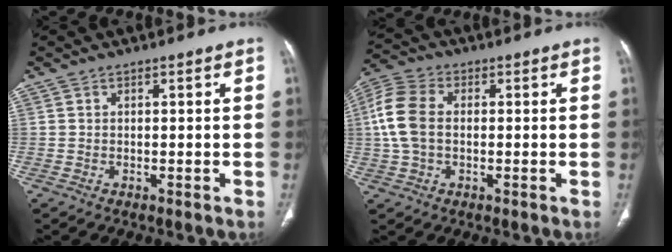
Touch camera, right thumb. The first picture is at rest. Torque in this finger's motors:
{"motor_torque": [-0.01, 0.21, 0.26, -0.03, 0.10]}